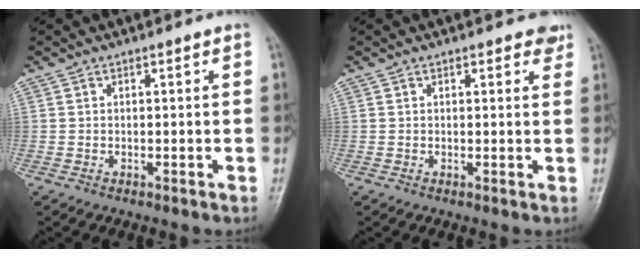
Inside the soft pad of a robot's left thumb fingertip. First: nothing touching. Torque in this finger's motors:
{"motor_torque": [0.46, -0.20, 0.36, 0.04, 0.07]}